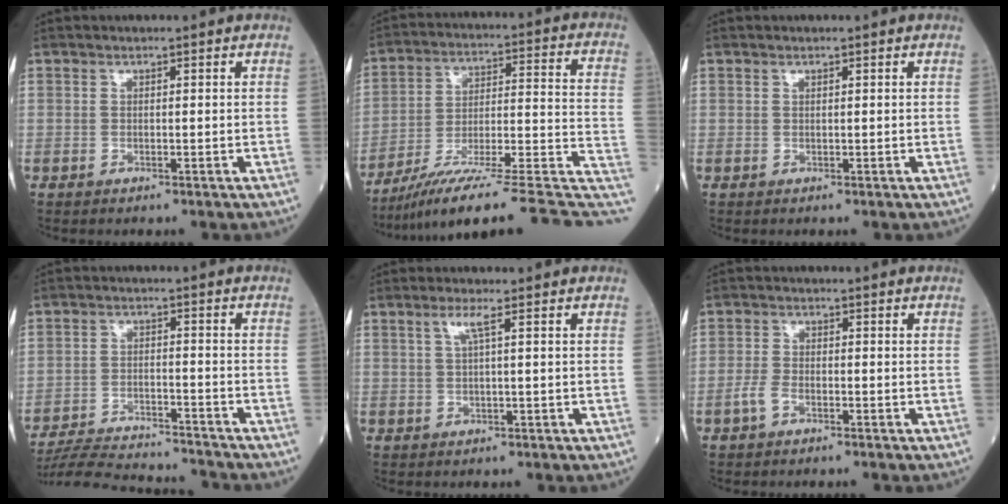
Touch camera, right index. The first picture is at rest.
{"total": 23.0, "force": [-16.8, 1.3, 15.7], "torque": [-0.167, 0.029, -0.257]}
{"total": 0.0}
{"total": 14.4, "force": [-13.9, 1.2, 3.8], "torque": [-0.064, 0.000, -0.212]}
{"total": 2.0, "force": [0.7, -0.4, 1.8], "torque": [-0.045, 0.004, 0.015]}
{"total": 2.5, "force": [-1.5, 1.1, 1.7], "torque": [-0.043, 0.002, -0.033]}